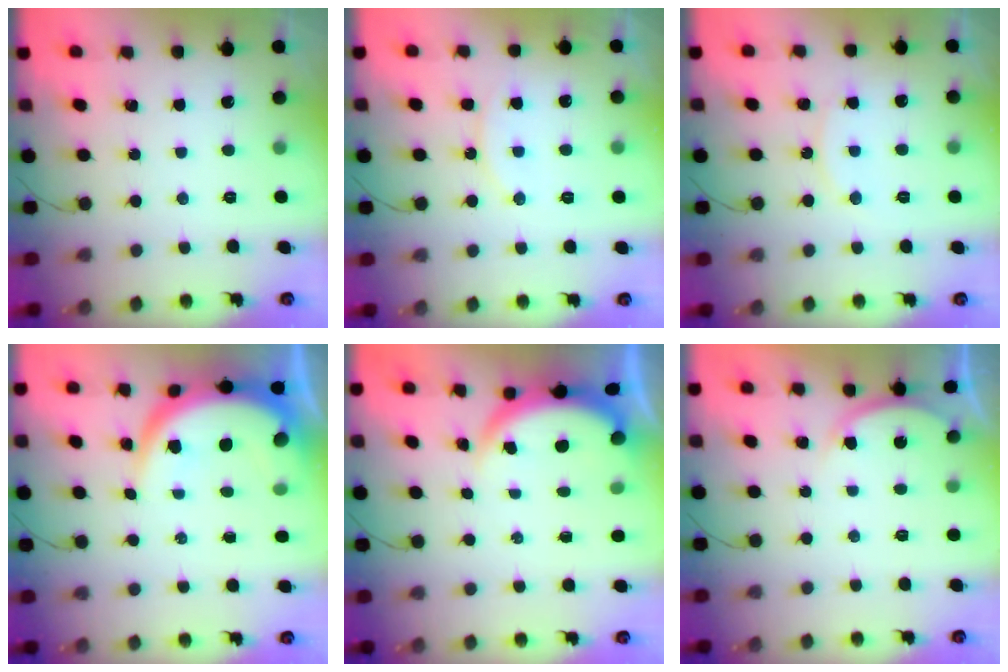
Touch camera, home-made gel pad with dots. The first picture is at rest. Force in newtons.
{"total": 10.4, "press": 10.4, "slide": 0.8}
{"total": 7.7, "press": 7.7, "slide": 0.5}
{"total": 9.4, "press": 9.4, "slide": 0.8}
{"total": 3.9, "press": 3.9, "slide": 0.2}
{"total": 3.3, "press": 3.3, "slide": 0.4}